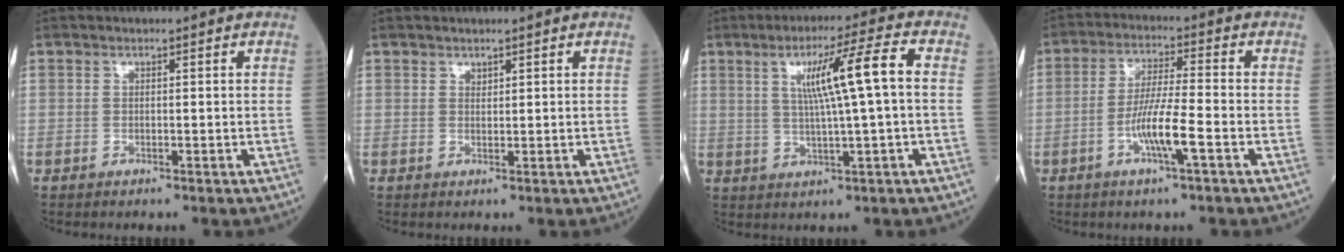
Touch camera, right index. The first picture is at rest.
{"total": 0.6, "force": [0.5, 0.2, 0.2], "torque": [-0.004, -0.002, 0.010]}
{"total": 9.2, "force": [1.6, -0.6, 9.1], "torque": [-0.152, 0.009, 0.030]}
{"total": 7.4, "force": [-2.8, 0.0, 6.9], "torque": [-0.135, -0.003, -0.054]}